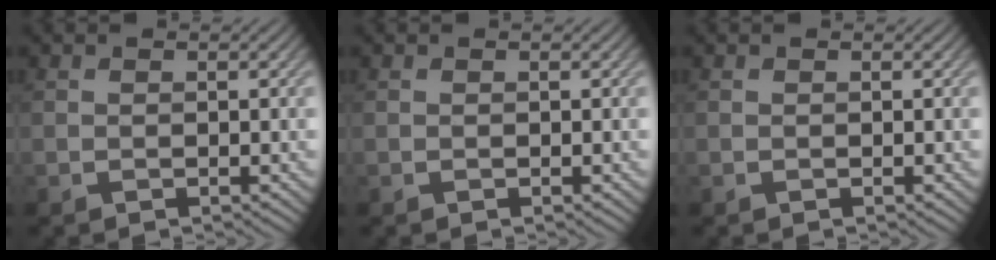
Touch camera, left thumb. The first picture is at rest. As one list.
[{"total": 0.0}, {"total": 0.0}]